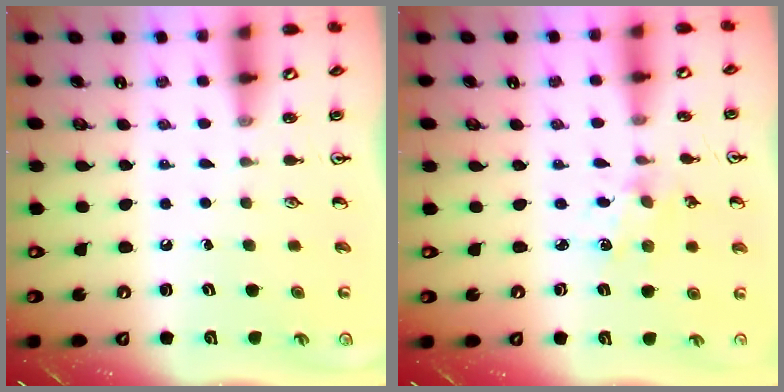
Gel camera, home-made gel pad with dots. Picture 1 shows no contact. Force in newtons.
{"total": 2.1, "press": 2.1, "slide": 0.4}